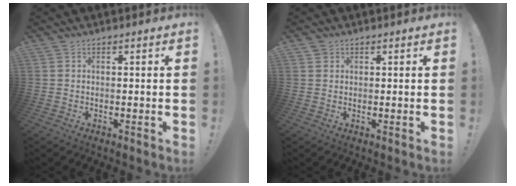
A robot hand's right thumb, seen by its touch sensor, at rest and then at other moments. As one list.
[{"total": 1.2, "force": [0.8, 0.9, 0.1], "torque": [0.004, -0.003, 0.015]}]